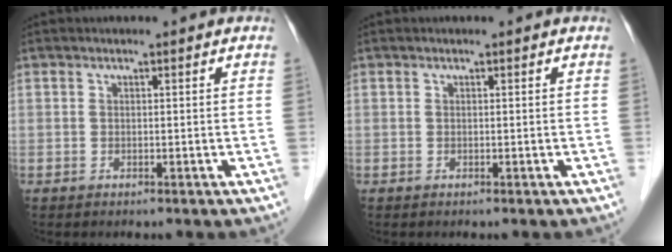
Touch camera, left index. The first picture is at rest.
{"total": 0.0}